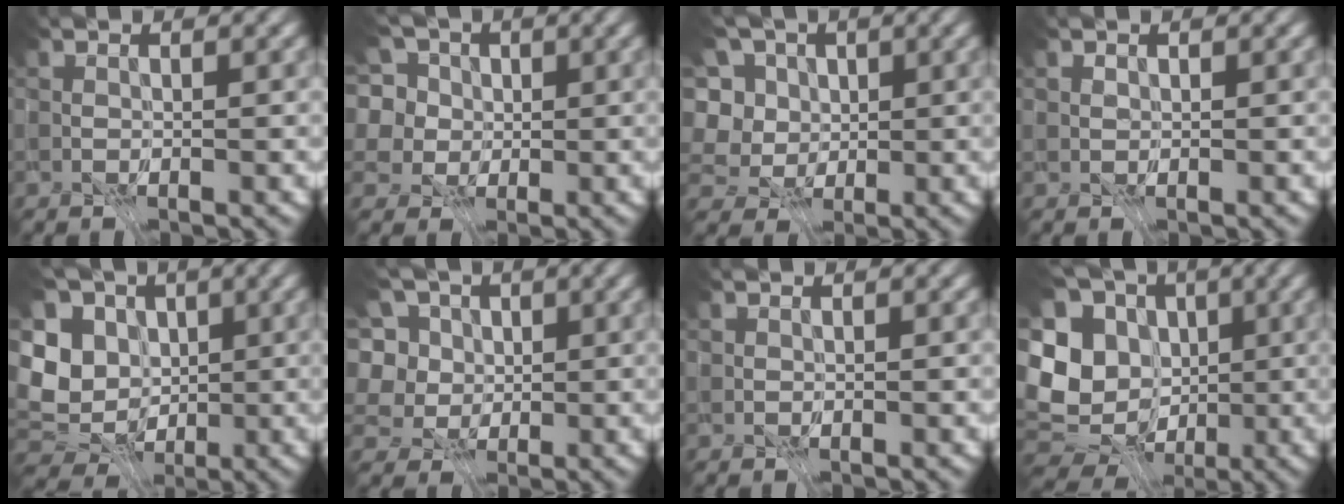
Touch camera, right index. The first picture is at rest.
{"total": 6.2, "force": [2.3, 5.0, 2.8], "torque": [-0.072, 0.018, 0.021]}
{"total": 6.7, "force": [0.3, 5.7, 3.6], "torque": [-0.096, 0.022, -0.026]}
{"total": 2.6, "force": [1.5, 1.8, 1.2], "torque": [-0.020, 0.006, 0.021]}
{"total": 8.2, "force": [-2.0, 6.8, 4.1], "torque": [-0.094, -0.024, -0.026]}
{"total": 5.2, "force": [1.4, 4.0, 3.1], "torque": [-0.073, 0.014, -0.004]}
{"total": 0.9, "force": [0.4, 0.6, 0.4], "torque": [-0.010, 0.004, 0.006]}
{"total": 10.8, "force": [-3.0, 8.9, 5.4], "torque": [-0.124, -0.016, -0.034]}